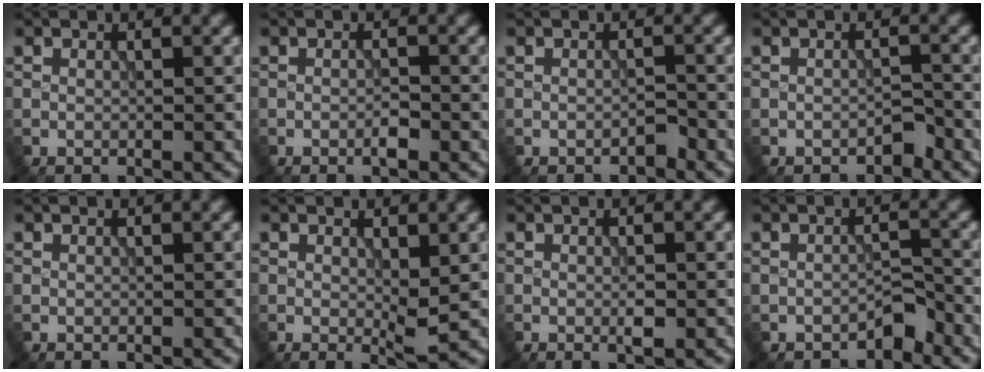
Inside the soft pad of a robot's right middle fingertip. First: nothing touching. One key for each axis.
{"total": 1.2, "fx": -0.6, "fy": 0.3, "fz": 1.0, "tx": -0.017, "ty": 0.000, "tz": -0.011}
{"total": 0.8, "fx": -0.7, "fy": 0.2, "fz": 0.3, "tx": -0.004, "ty": 0.002, "tz": -0.012}
{"total": 1.1, "fx": -0.9, "fy": 0.4, "fz": 0.4, "tx": -0.004, "ty": 0.003, "tz": -0.014}
{"total": 0.0}
{"total": 1.9, "fx": 0.3, "fy": 0.5, "fz": 1.8, "tx": -0.027, "ty": -0.007, "tz": 0.005}
{"total": 1.1, "fx": -0.3, "fy": 0.3, "fz": 1.1, "tx": -0.020, "ty": -0.002, "tz": -0.004}
{"total": 1.7, "fx": -1.4, "fy": 0.6, "fz": 0.8, "tx": -0.011, "ty": 0.008, "tz": -0.025}